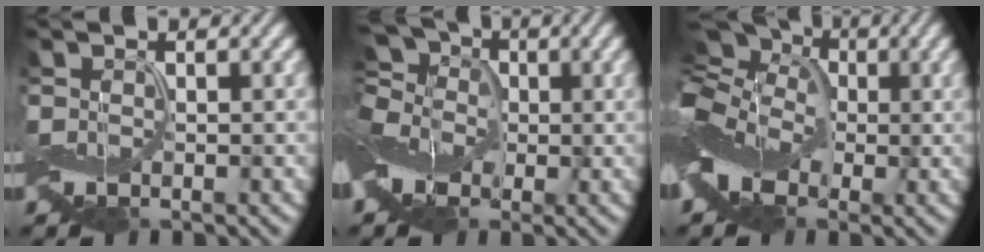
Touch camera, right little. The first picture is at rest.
{"total": 9.3, "force": [-0.4, 7.4, 5.7], "torque": [-0.123, 0.012, -0.029]}
{"total": 11.0, "force": [-0.2, 8.5, 7.0], "torque": [-0.130, 0.009, -0.023]}